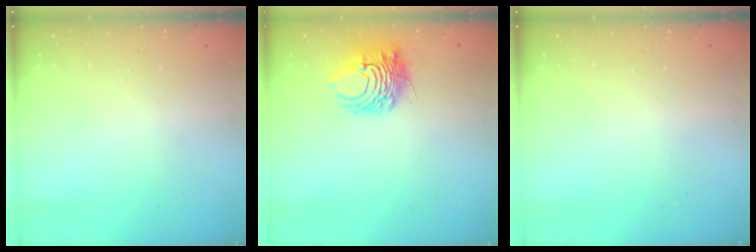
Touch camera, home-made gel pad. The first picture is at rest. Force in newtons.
{"total": 8.7, "press": 8.7, "slide": 0.9}
{"total": 0.0}